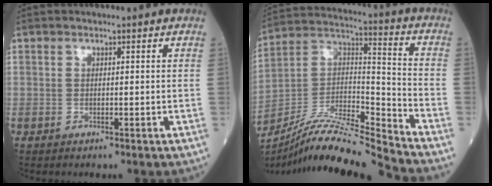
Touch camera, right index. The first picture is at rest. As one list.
[{"total": 16.5, "force": [-15.4, -1.2, 5.8], "torque": [-0.102, 0.030, -0.282]}]